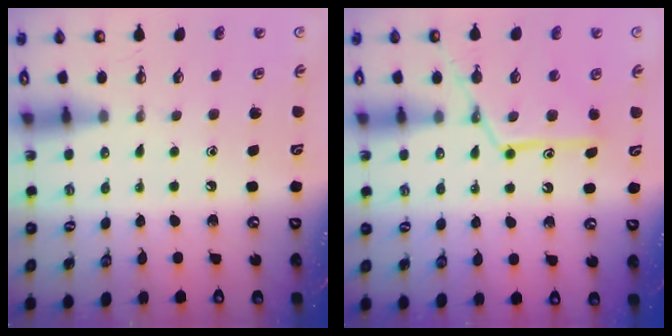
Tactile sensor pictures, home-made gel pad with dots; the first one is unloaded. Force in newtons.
{"total": 14.2, "press": 14.2, "slide": 1.2}